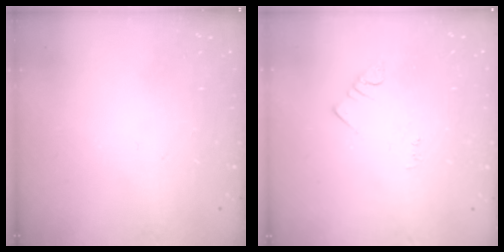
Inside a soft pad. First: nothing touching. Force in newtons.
{"total": 2.5, "press": 2.5, "slide": 0.4}